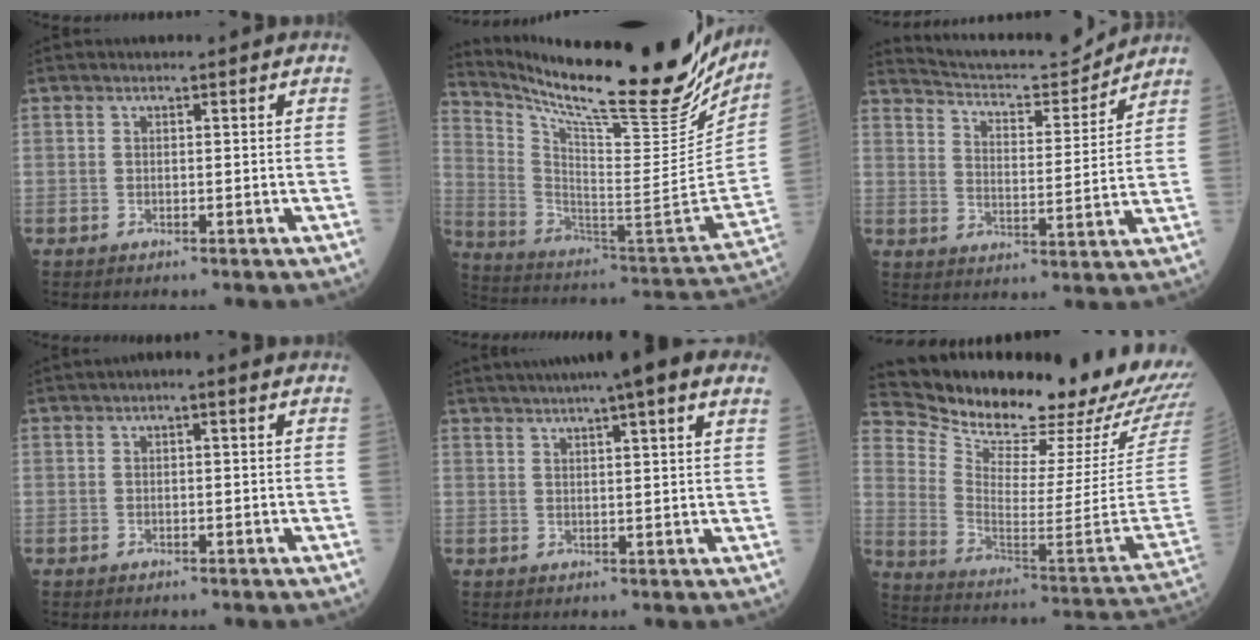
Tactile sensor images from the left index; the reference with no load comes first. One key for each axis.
{"total": 28.6, "fx": 24.1, "fy": 4.0, "fz": 14.9, "tx": -0.257, "ty": -0.079, "tz": 0.349}
{"total": 12.1, "fx": 11.9, "fy": 0.7, "fz": 2.0, "tx": -0.038, "ty": -0.010, "tz": 0.177}
{"total": 1.5, "fx": 0.2, "fy": 0.3, "fz": 1.4, "tx": -0.018, "ty": 0.003, "tz": -0.004}
{"total": 11.9, "fx": 8.5, "fy": 0.9, "fz": 8.2, "tx": -0.130, "ty": 0.030, "tz": 0.107}
{"total": 29.0, "fx": 26.0, "fy": 3.3, "fz": 12.6, "tx": -0.223, "ty": -0.113, "tz": 0.353}